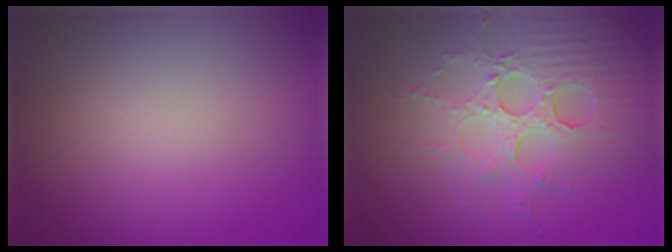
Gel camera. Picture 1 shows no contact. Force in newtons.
{"total": 5.6, "press": 4.8, "slide": 2.9}